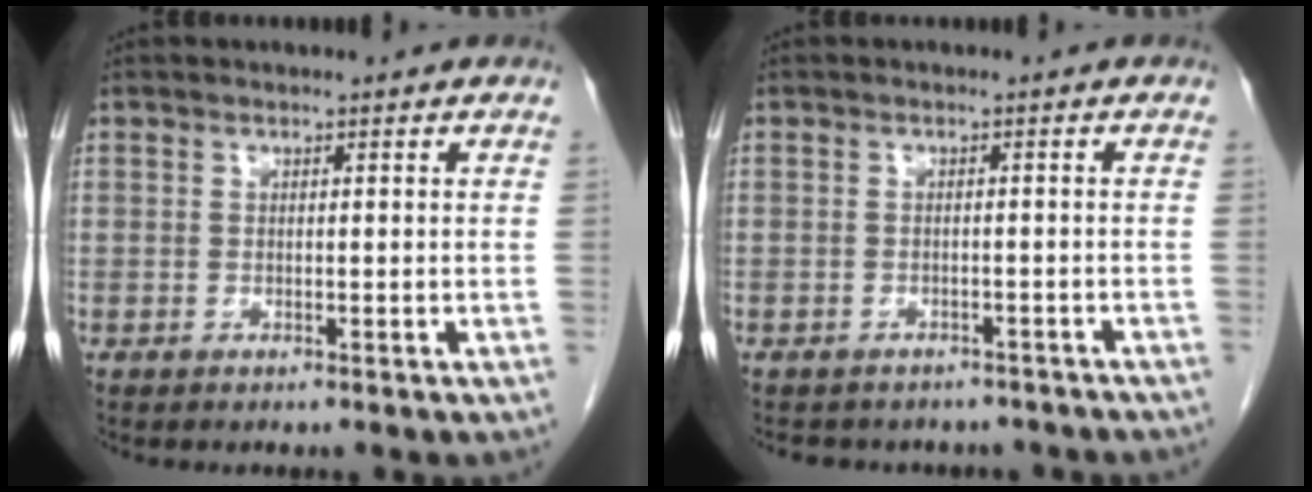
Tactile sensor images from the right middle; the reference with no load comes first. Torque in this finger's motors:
{"motor_torque": [1.10, -1.04, 0.07, 0.04]}